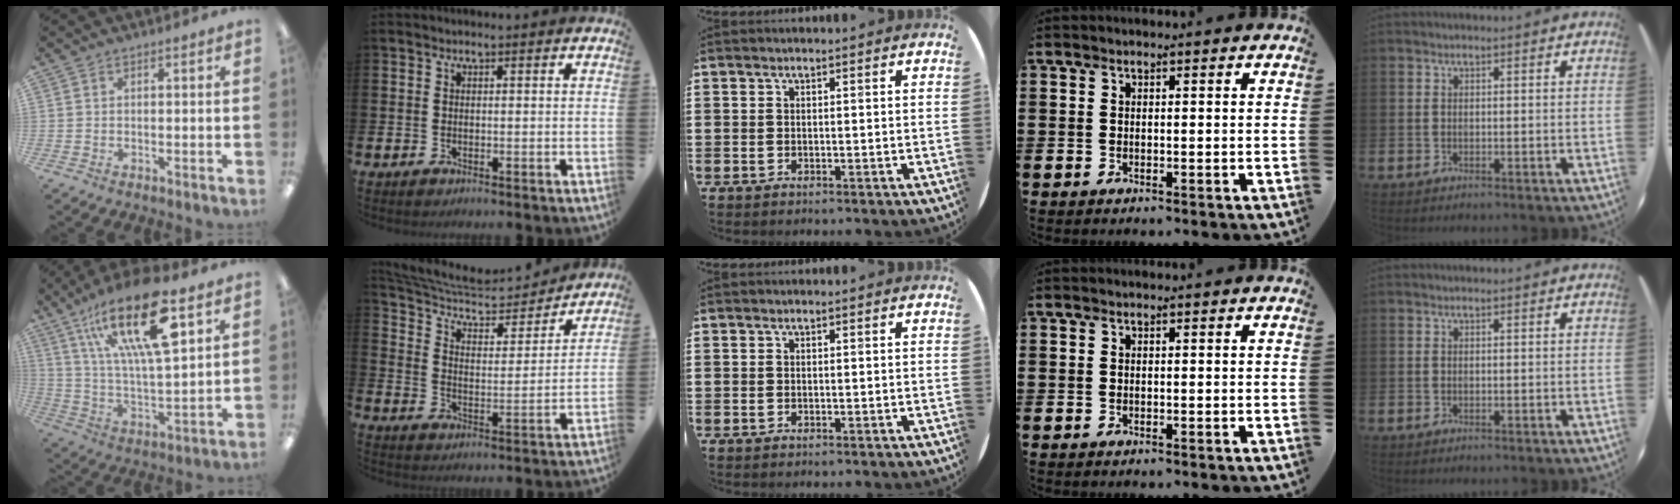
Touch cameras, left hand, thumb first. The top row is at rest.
{"thumb": {"total": 23.2, "force": [12.6, 7.8, 17.8], "torque": [-0.314, -0.057, 0.203]}, "index": {"total": 8.0, "force": [7.2, 2.4, 2.6], "torque": [-0.087, -0.051, 0.124]}}